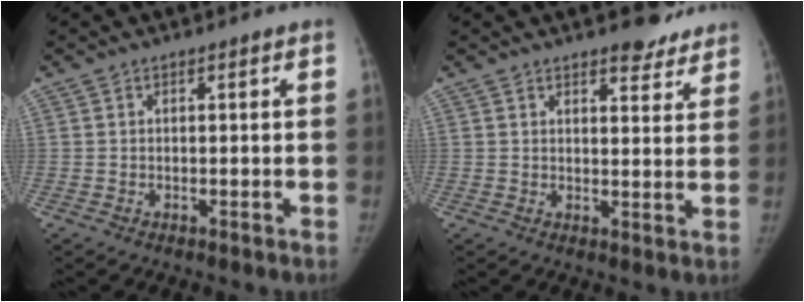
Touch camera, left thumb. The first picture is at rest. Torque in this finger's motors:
{"motor_torque": [0.43, -0.34, 0.34, -0.41, -0.05]}